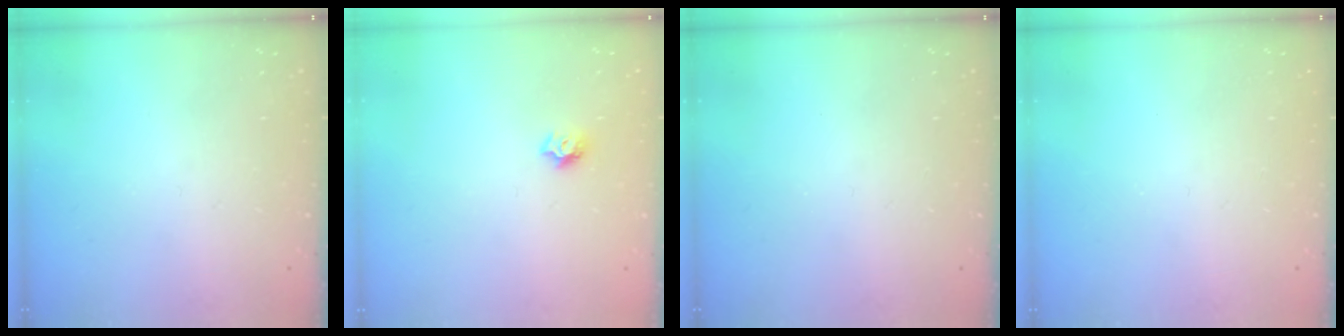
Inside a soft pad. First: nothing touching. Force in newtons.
{"total": 5.6, "press": 5.6, "slide": 0.7}
{"total": 0.0}
{"total": 0.0}